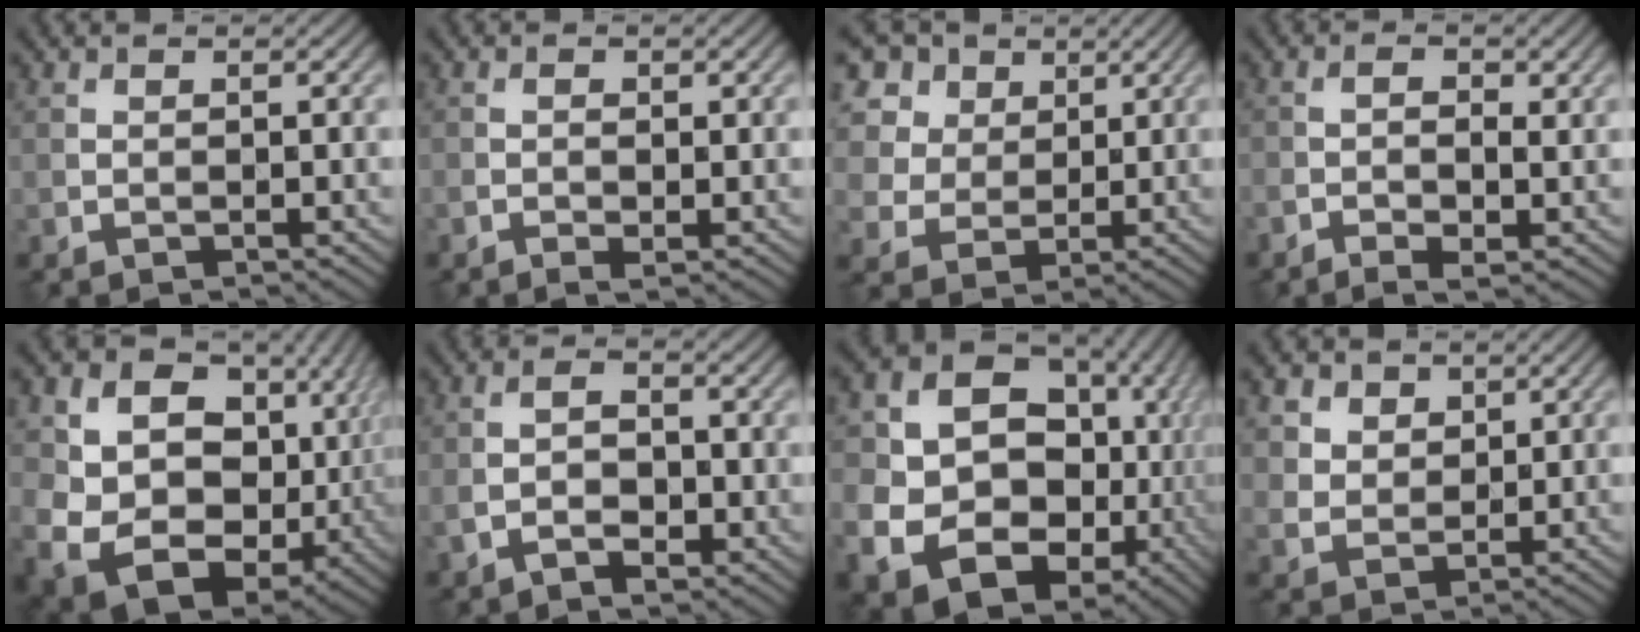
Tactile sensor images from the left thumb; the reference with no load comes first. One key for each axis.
{"total": 1.6, "fx": -0.4, "fy": 0.7, "fz": 1.4, "tx": -0.025, "ty": -0.001, "tz": -0.008}
{"total": 11.8, "fx": 5.1, "fy": 9.3, "fz": 5.3, "tx": -0.196, "ty": 0.025, "tz": 0.111}
{"total": 3.9, "fx": -1.2, "fy": 1.3, "fz": 3.5, "tx": -0.068, "ty": -0.003, "tz": -0.022}
{"total": 16.1, "fx": 0.7, "fy": 11.9, "fz": 10.8, "tx": -0.200, "ty": -0.025, "tz": 0.046}
{"total": 4.3, "fx": -1.3, "fy": 2.4, "fz": 3.4, "tx": -0.069, "ty": -0.003, "tz": -0.024}
{"total": 19.2, "fx": -2.2, "fy": 16.0, "fz": 10.2, "tx": -0.204, "ty": -0.038, "tz": -0.016}
{"total": 4.8, "fx": 2.7, "fy": 3.6, "fz": 1.7, "tx": -0.066, "ty": -0.012, "tz": 0.062}